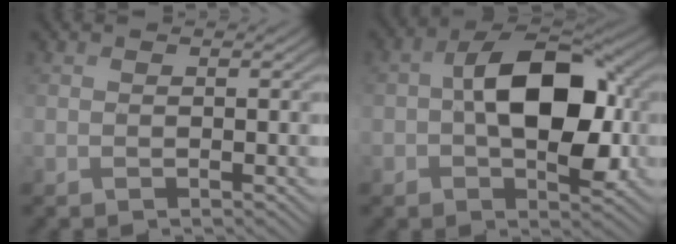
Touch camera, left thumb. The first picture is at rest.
{"total": 12.5, "force": [0.2, 7.5, 10.0], "torque": [-0.152, 0.008, -0.001]}